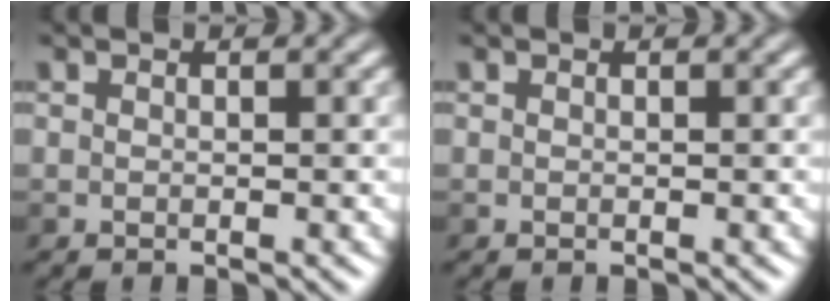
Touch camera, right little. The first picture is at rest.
{"total": 0.0}